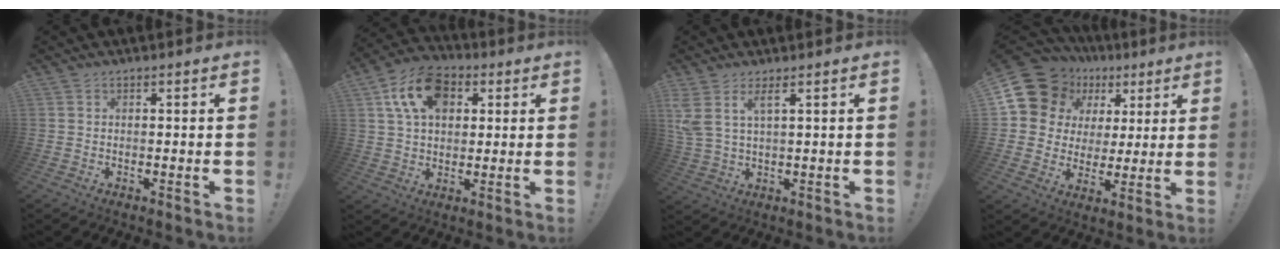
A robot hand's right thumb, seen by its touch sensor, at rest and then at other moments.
{"total": 14.5, "force": [5.4, 9.9, 9.0], "torque": [-0.145, -0.007, 0.107]}
{"total": 5.9, "force": [3.3, 1.6, 4.6], "torque": [-0.095, -0.017, 0.060]}
{"total": 15.4, "force": [7.3, 12.2, 5.9], "torque": [-0.095, -0.039, 0.155]}